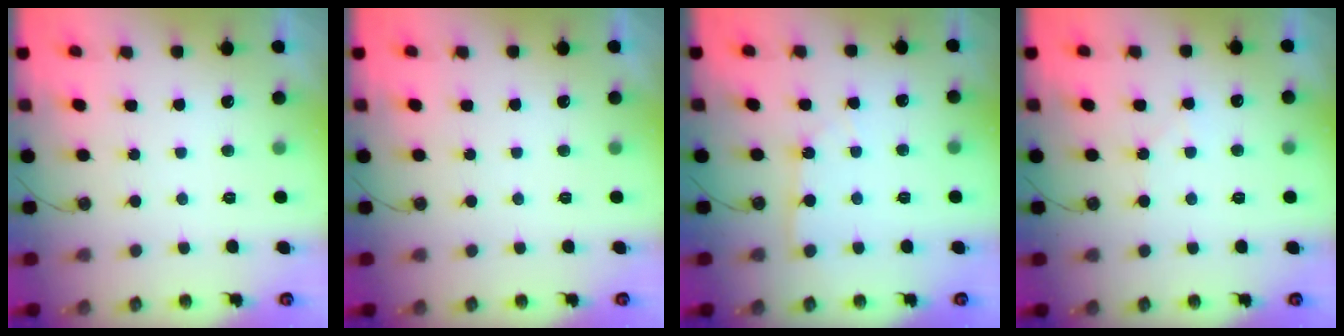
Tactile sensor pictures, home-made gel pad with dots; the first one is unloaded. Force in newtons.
{"total": 0.0}
{"total": 4.9, "press": 4.8, "slide": 0.8}
{"total": 4.7, "press": 4.6, "slide": 0.6}